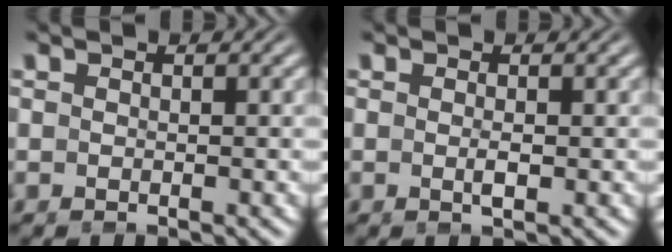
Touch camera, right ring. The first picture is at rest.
{"total": 1.0, "force": [0.1, -0.2, 0.9], "torque": [-0.021, -0.003, 0.006]}